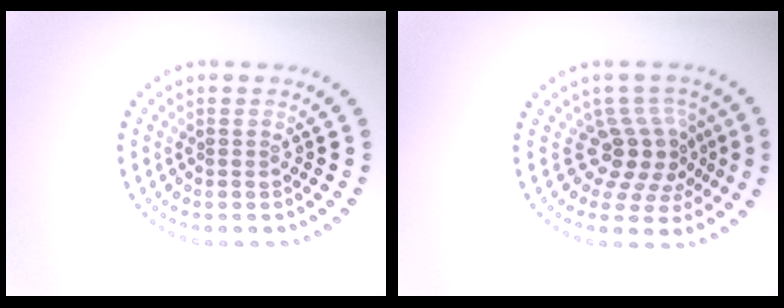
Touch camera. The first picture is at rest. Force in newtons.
{"total": 4.0, "press": 2.9, "slide": 2.8}